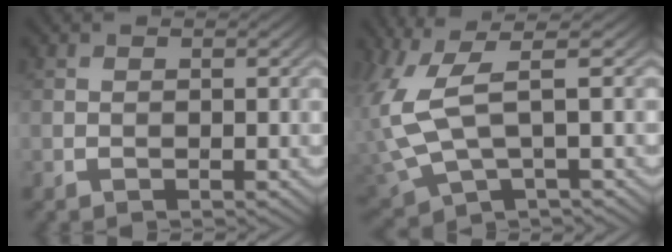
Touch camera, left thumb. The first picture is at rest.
{"total": 9.4, "force": [2.5, 3.8, 8.2], "torque": [-0.226, 0.002, 0.052]}